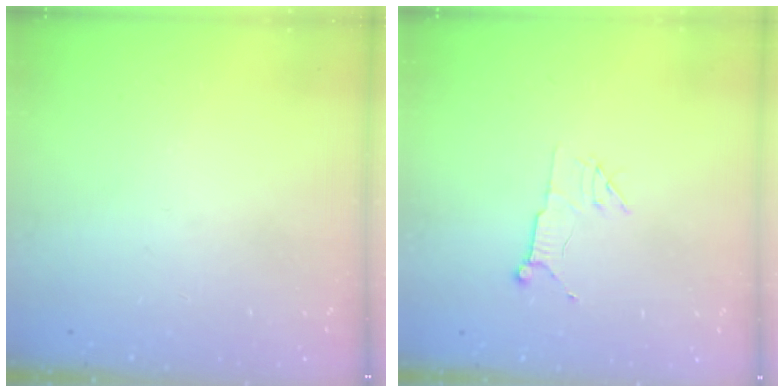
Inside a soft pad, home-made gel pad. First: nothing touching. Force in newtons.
{"total": 5.5, "press": 5.4, "slide": 0.8}